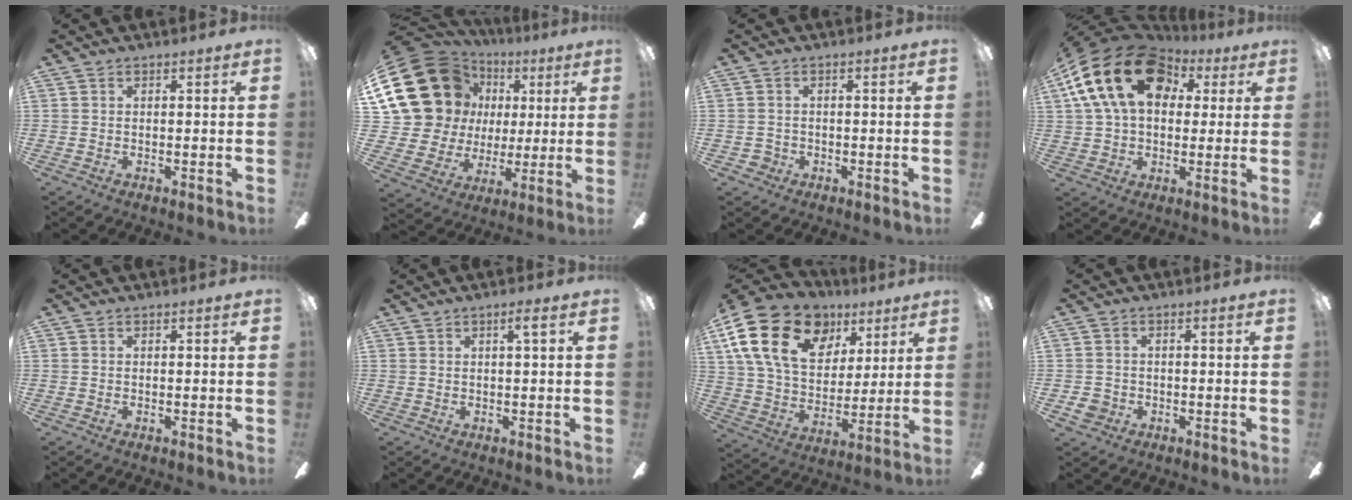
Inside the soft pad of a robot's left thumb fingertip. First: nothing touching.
{"total": 23.4, "force": [7.5, 19.7, 10.2], "torque": [-0.203, -0.040, 0.170]}
{"total": 2.2, "force": [-0.8, 2.0, 0.5], "torque": [-0.009, 0.006, -0.017]}
{"total": 20.8, "force": [6.9, 14.3, 13.4], "torque": [-0.264, -0.011, 0.119]}
{"total": 0.0}
{"total": 1.7, "force": [0.9, 0.1, 1.4], "torque": [-0.030, 0.001, 0.014]}
{"total": 23.3, "force": [10.7, 15.8, 13.4], "torque": [-0.252, -0.033, 0.194]}
{"total": 3.3, "force": [-1.1, 2.9, 1.0], "torque": [-0.022, 0.005, -0.021]}